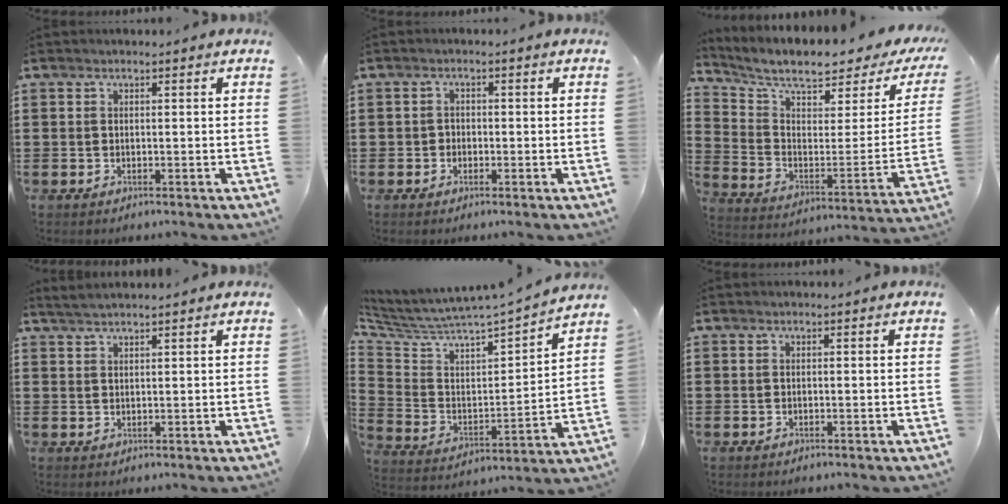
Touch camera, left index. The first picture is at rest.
{"total": 1.1, "force": [-0.5, 1.0, 0.2], "torque": [-0.008, 0.003, -0.012]}
{"total": 6.7, "force": [5.6, 1.2, 3.4], "torque": [-0.088, -0.051, 0.089]}
{"total": 1.9, "force": [1.8, -0.2, 0.4], "torque": [-0.011, 0.002, 0.035]}
{"total": 3.5, "force": [3.3, 0.3, 1.0], "torque": [-0.045, -0.050, 0.048]}
{"total": 0.0}